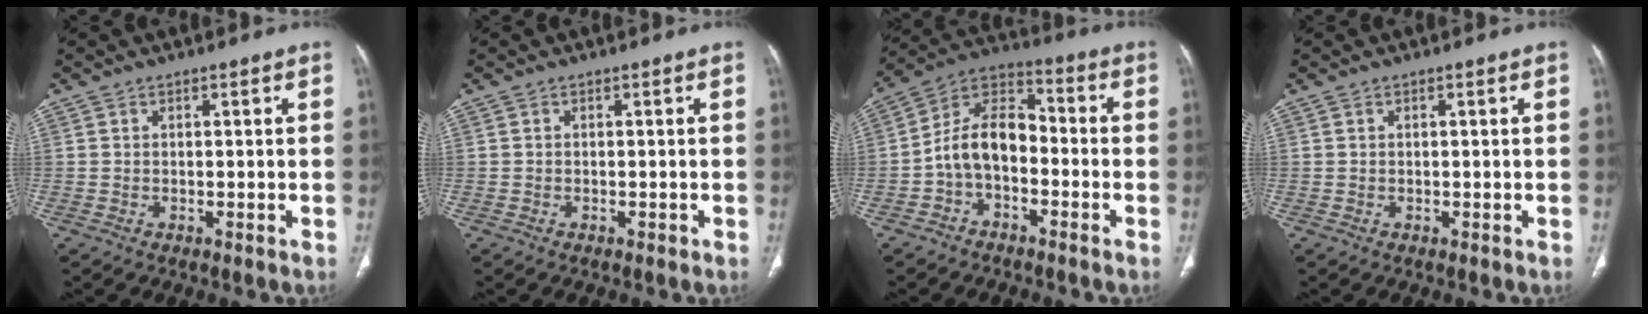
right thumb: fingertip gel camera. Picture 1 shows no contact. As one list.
[{"total": 0.0}, {"total": 10.6, "force": [-2.8, 6.7, 7.7], "torque": [-0.125, 0.052, -0.064]}, {"total": 0.0}]